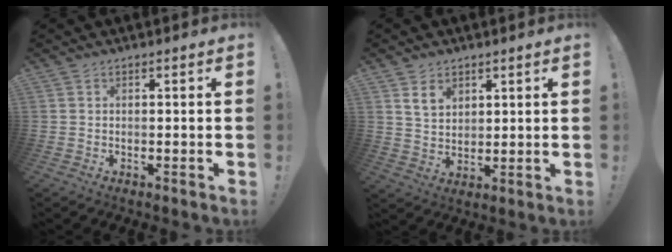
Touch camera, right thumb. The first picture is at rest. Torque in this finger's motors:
{"motor_torque": [-0.01, 0.36, 0.10, 0.11, 0.06]}